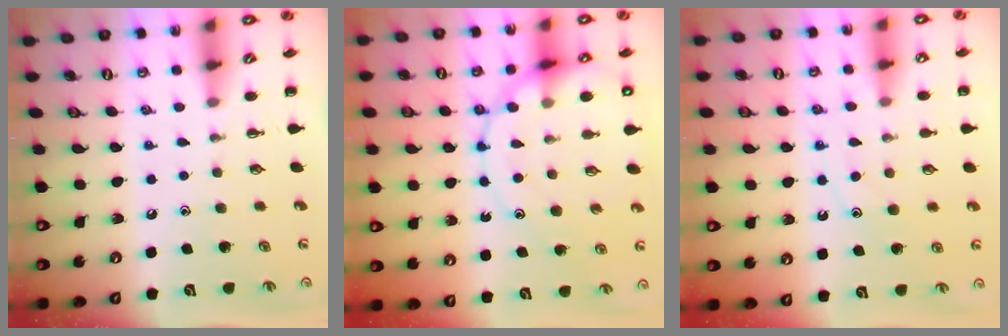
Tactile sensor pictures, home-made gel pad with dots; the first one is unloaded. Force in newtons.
{"total": 16.7, "press": 16.4, "slide": 3.4}
{"total": 11.3, "press": 11.3, "slide": 1.0}